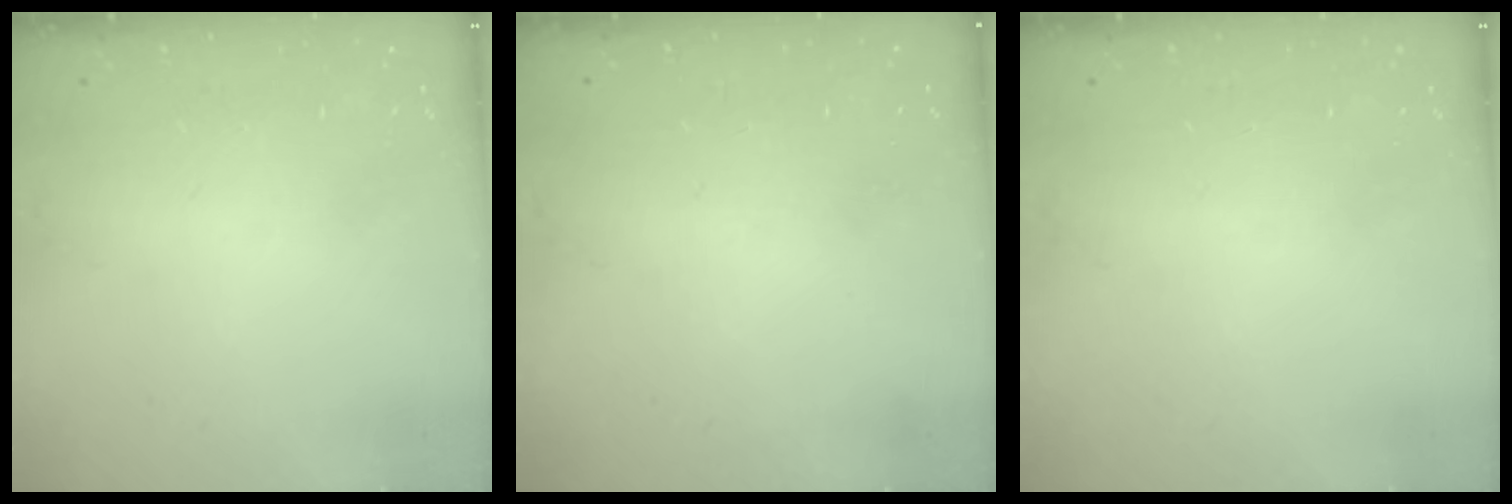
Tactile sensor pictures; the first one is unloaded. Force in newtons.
{"total": 4.2, "press": 4.2, "slide": 0.2}
{"total": 0.0}